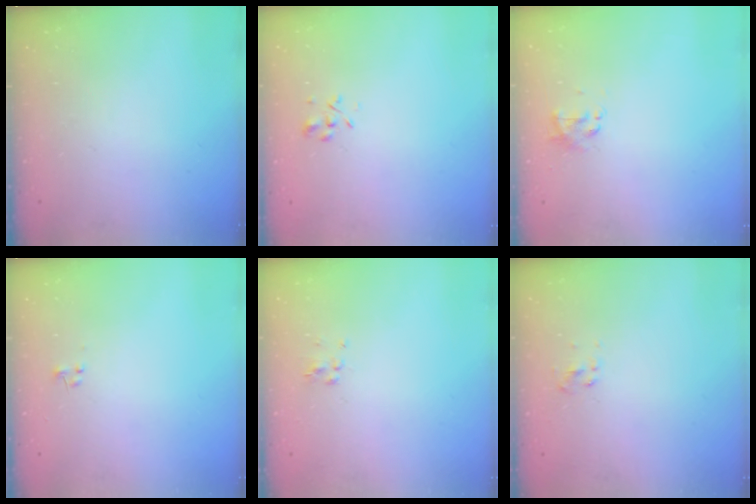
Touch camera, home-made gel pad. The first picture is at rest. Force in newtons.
{"total": 2.6, "press": 2.4, "slide": 1.0}
{"total": 2.3, "press": 2.2, "slide": 0.7}
{"total": 0.6, "press": 0.6, "slide": 0.2}
{"total": 4.2, "press": 4.1, "slide": 0.9}
{"total": 2.6, "press": 2.4, "slide": 0.9}